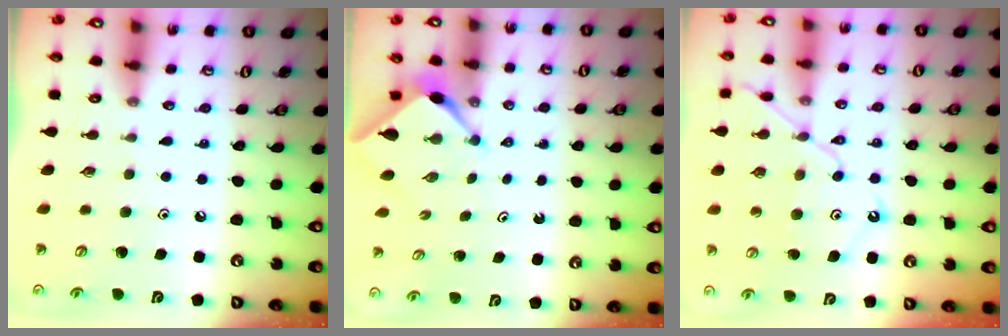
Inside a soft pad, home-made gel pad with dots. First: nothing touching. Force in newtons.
{"total": 2.2, "press": 2.1, "slide": 0.3}
{"total": 11.7, "press": 11.6, "slide": 1.3}